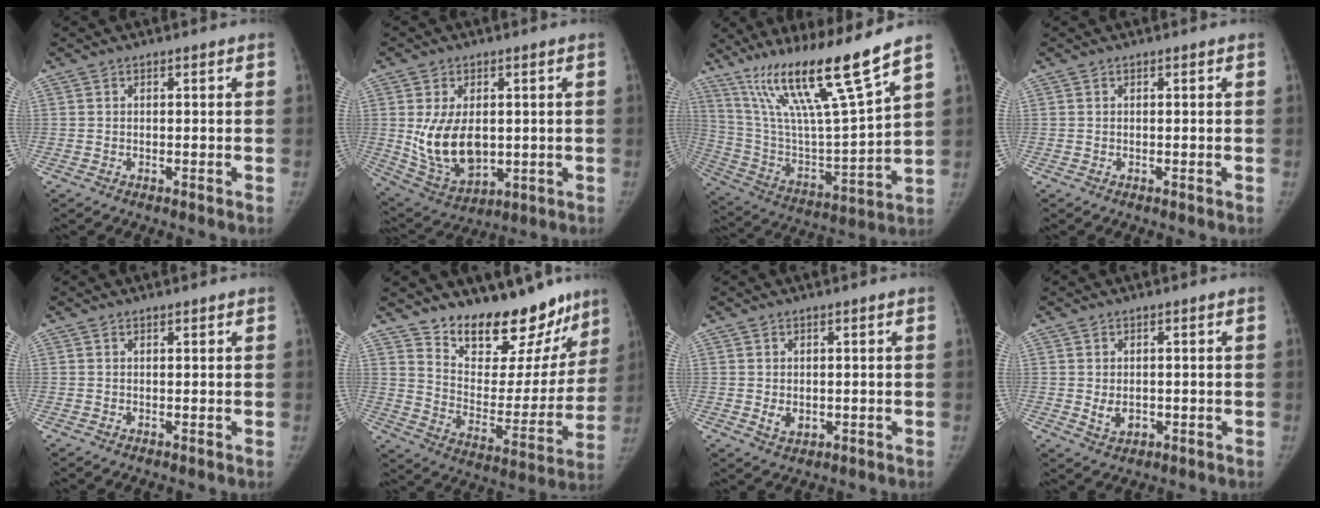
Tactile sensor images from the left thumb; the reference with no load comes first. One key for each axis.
{"total": 12.8, "fx": 0.6, "fy": 8.3, "fz": 9.7, "tx": -0.153, "ty": -0.014, "tz": 0.038}
{"total": 22.0, "fx": 14.9, "fy": 1.2, "fz": 16.2, "tx": -0.268, "ty": -0.062, "tz": 0.276}
{"total": 0.0}
{"total": 0.8, "fx": 0.7, "fy": 0.3, "fz": 0.3, "tx": -0.007, "ty": -0.004, "tz": 0.011}
{"total": 22.9, "fx": 18.1, "fy": 9.9, "fz": 9.9, "tx": -0.099, "ty": -0.120, "tz": 0.274}
{"total": 2.8, "fx": 0.1, "fy": 2.1, "fz": 1.9, "tx": -0.024, "ty": -0.006, "tz": 0.012}
{"total": 3.2, "fx": -0.1, "fy": 2.4, "fz": 2.2, "tx": -0.029, "ty": -0.006, "tz": 0.010}